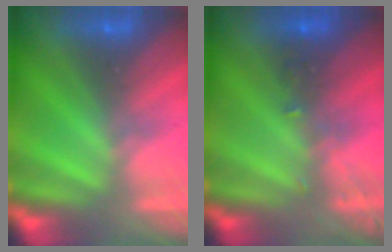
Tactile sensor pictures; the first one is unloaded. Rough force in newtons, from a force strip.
{"total": 2.8}